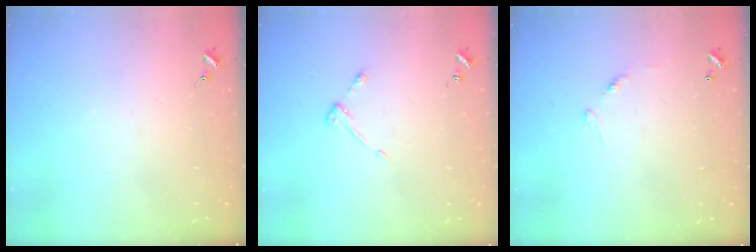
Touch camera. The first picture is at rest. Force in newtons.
{"total": 3.6, "press": 3.6, "slide": 0.5}
{"total": 7.0, "press": 7.0, "slide": 0.5}